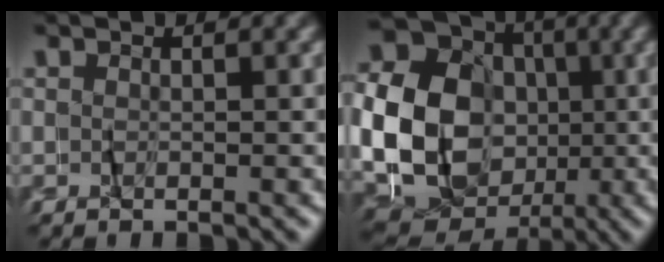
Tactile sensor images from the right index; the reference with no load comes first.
{"total": 17.8, "force": [0.0, 15.3, 9.0], "torque": [-0.186, -0.016, -0.015]}